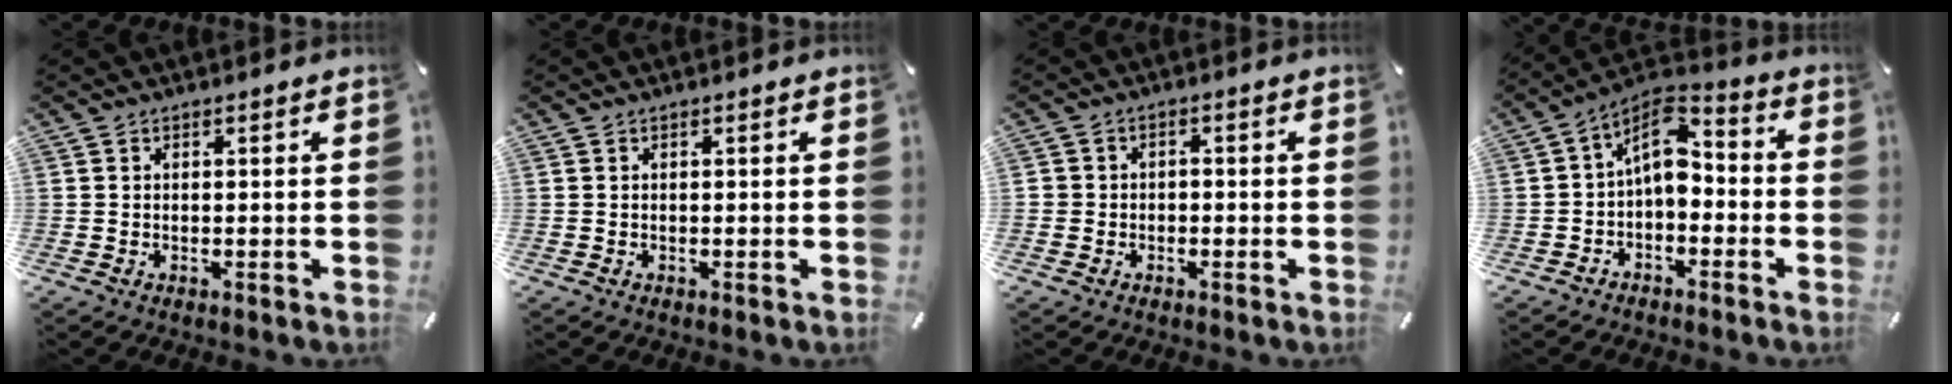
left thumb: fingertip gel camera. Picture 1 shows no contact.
{"total": 0.0}
{"total": 1.9, "force": [-1.0, 1.5, 0.5], "torque": [-0.007, 0.010, -0.022]}
{"total": 8.5, "force": [-0.2, 5.7, 6.3], "torque": [-0.112, -0.006, -0.007]}